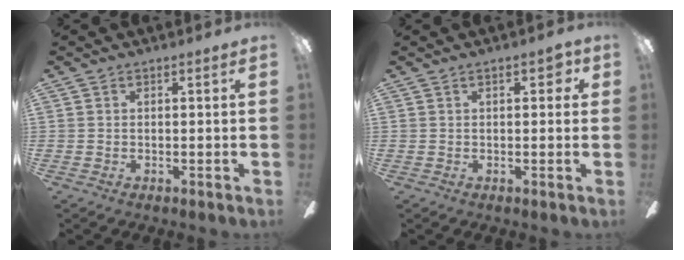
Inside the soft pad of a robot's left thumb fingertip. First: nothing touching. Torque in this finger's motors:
{"motor_torque": [-0.04, 0.03, -0.47, 0.29, 0.05]}